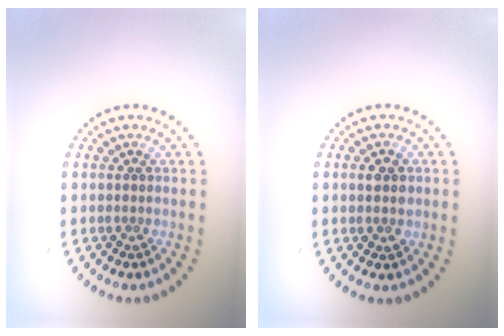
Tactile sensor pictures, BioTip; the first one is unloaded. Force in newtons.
{"total": 1.8, "press": 1.8, "slide": 0.2}